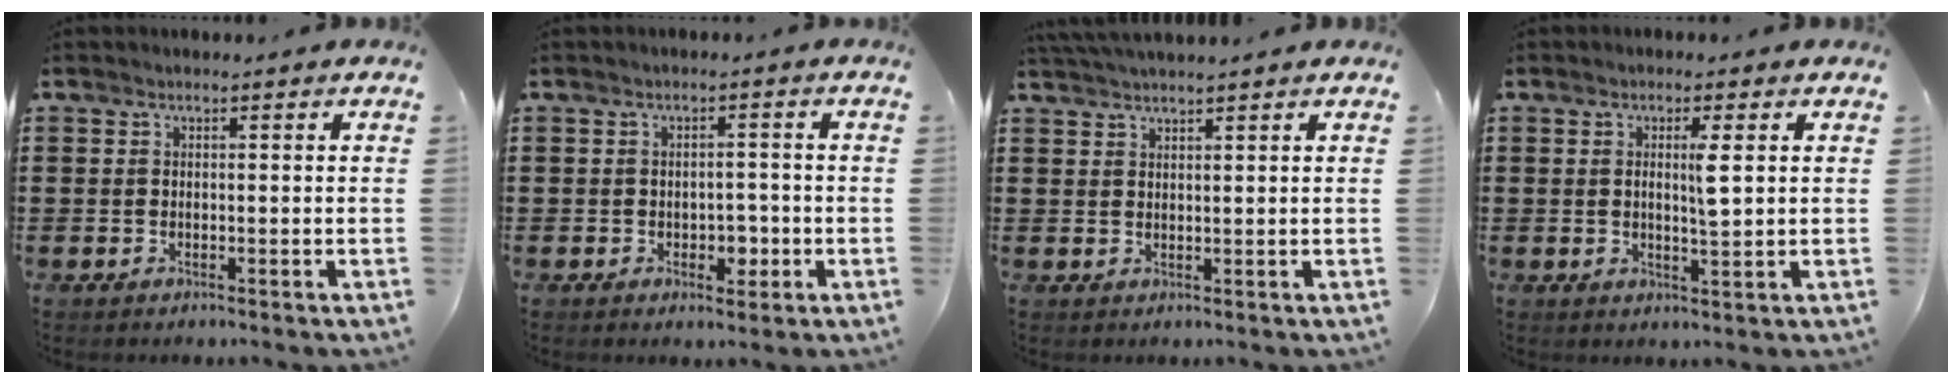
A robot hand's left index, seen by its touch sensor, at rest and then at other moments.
{"total": 2.8, "force": [-1.0, 1.9, 1.8], "torque": [-0.028, 0.001, -0.022]}
{"total": 2.0, "force": [1.9, -0.3, 0.5], "torque": [-0.013, 0.001, 0.037]}
{"total": 3.4, "force": [0.8, 0.3, 3.3], "torque": [-0.059, -0.002, 0.010]}